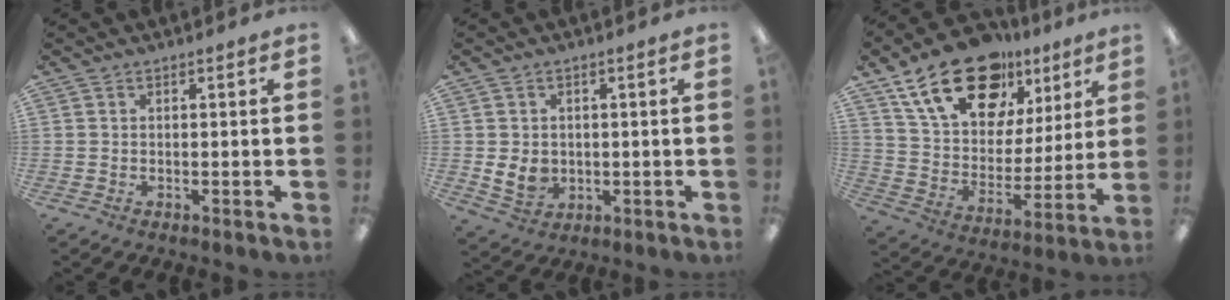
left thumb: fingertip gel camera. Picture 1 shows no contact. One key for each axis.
{"total": 5.3, "fx": 0.1, "fy": 4.6, "fz": 2.7, "tx": -0.049, "ty": -0.001, "tz": 0.001}
{"total": 23.0, "fx": 14.6, "fy": 12.8, "fz": 12.2, "tx": -0.208, "ty": -0.071, "tz": 0.263}